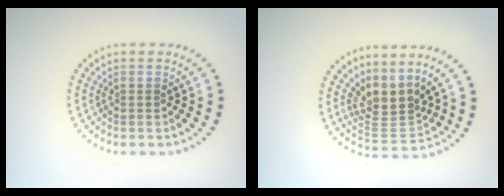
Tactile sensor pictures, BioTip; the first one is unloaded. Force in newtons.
{"total": 3.7, "press": 2.7, "slide": 2.5}